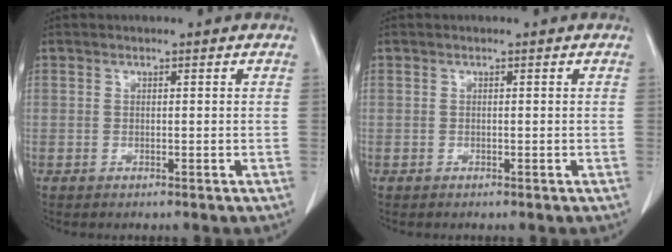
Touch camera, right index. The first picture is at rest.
{"total": 0.0}